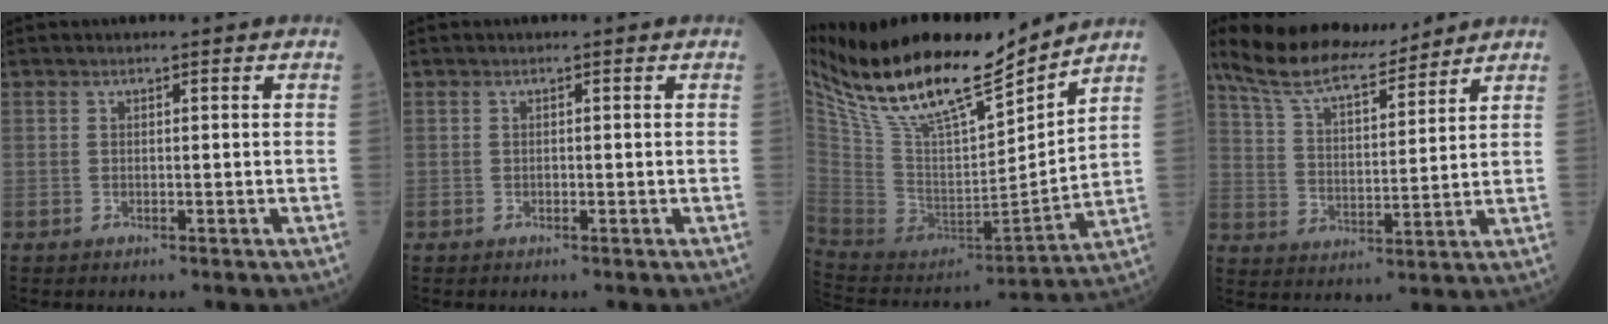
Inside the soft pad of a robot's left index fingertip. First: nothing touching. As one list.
[{"total": 0.0}, {"total": 22.8, "force": [18.3, 3.2, 13.2], "torque": [-0.238, 0.000, 0.336]}, {"total": 14.4, "force": [12.5, 2.7, 6.7], "torque": [-0.123, 0.015, 0.220]}]